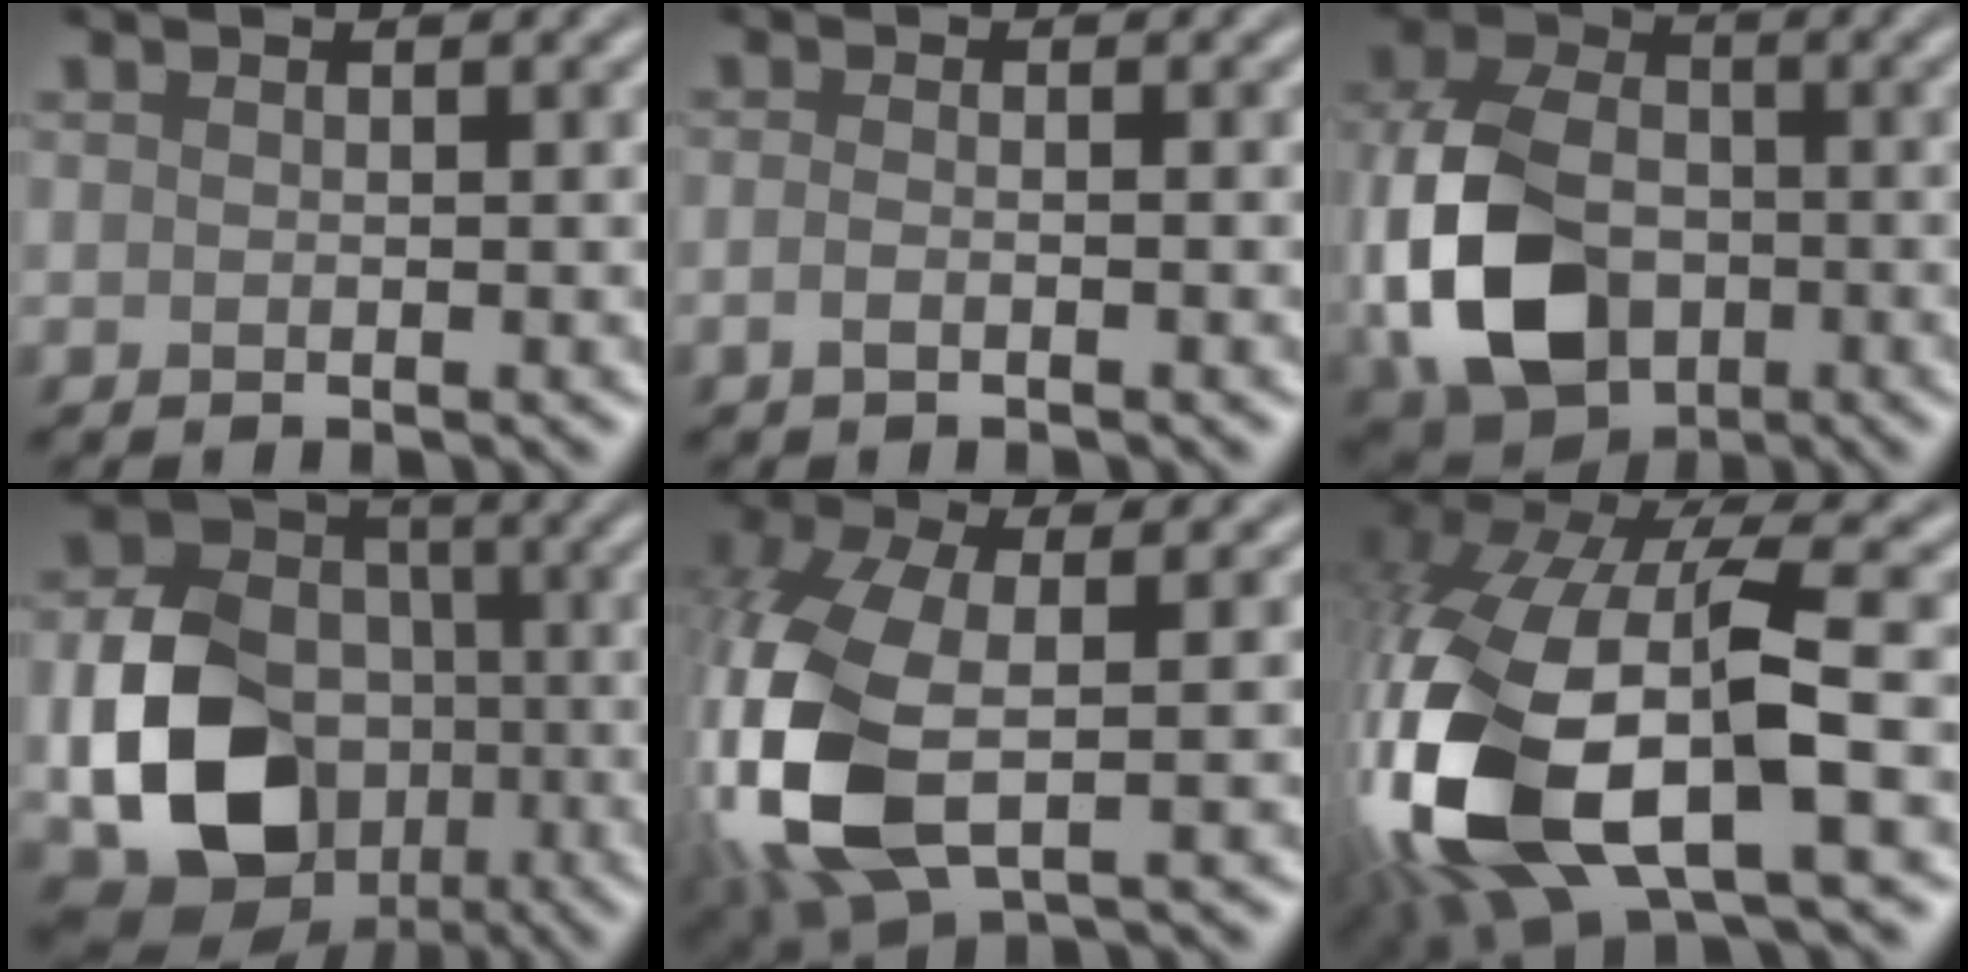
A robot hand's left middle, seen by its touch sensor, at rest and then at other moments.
{"total": 1.1, "force": [-0.6, 0.2, 0.9], "torque": [-0.020, 0.002, -0.012]}
{"total": 12.4, "force": [-2.6, 8.9, 8.1], "torque": [-0.212, -0.016, -0.061]}
{"total": 11.4, "force": [-3.1, 8.7, 6.6], "torque": [-0.136, -0.021, -0.053]}
{"total": 10.4, "force": [-1.7, 5.4, 8.7], "torque": [-0.239, -0.016, -0.035]}
{"total": 15.1, "force": [-4.1, 6.6, 13.0], "torque": [-0.304, -0.027, -0.070]}